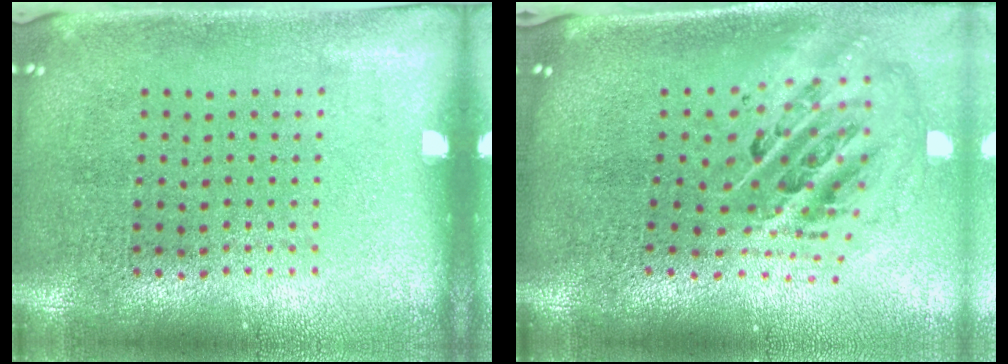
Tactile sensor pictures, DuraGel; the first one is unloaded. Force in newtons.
{"total": 2.8, "press": 1.9, "slide": 2.0}